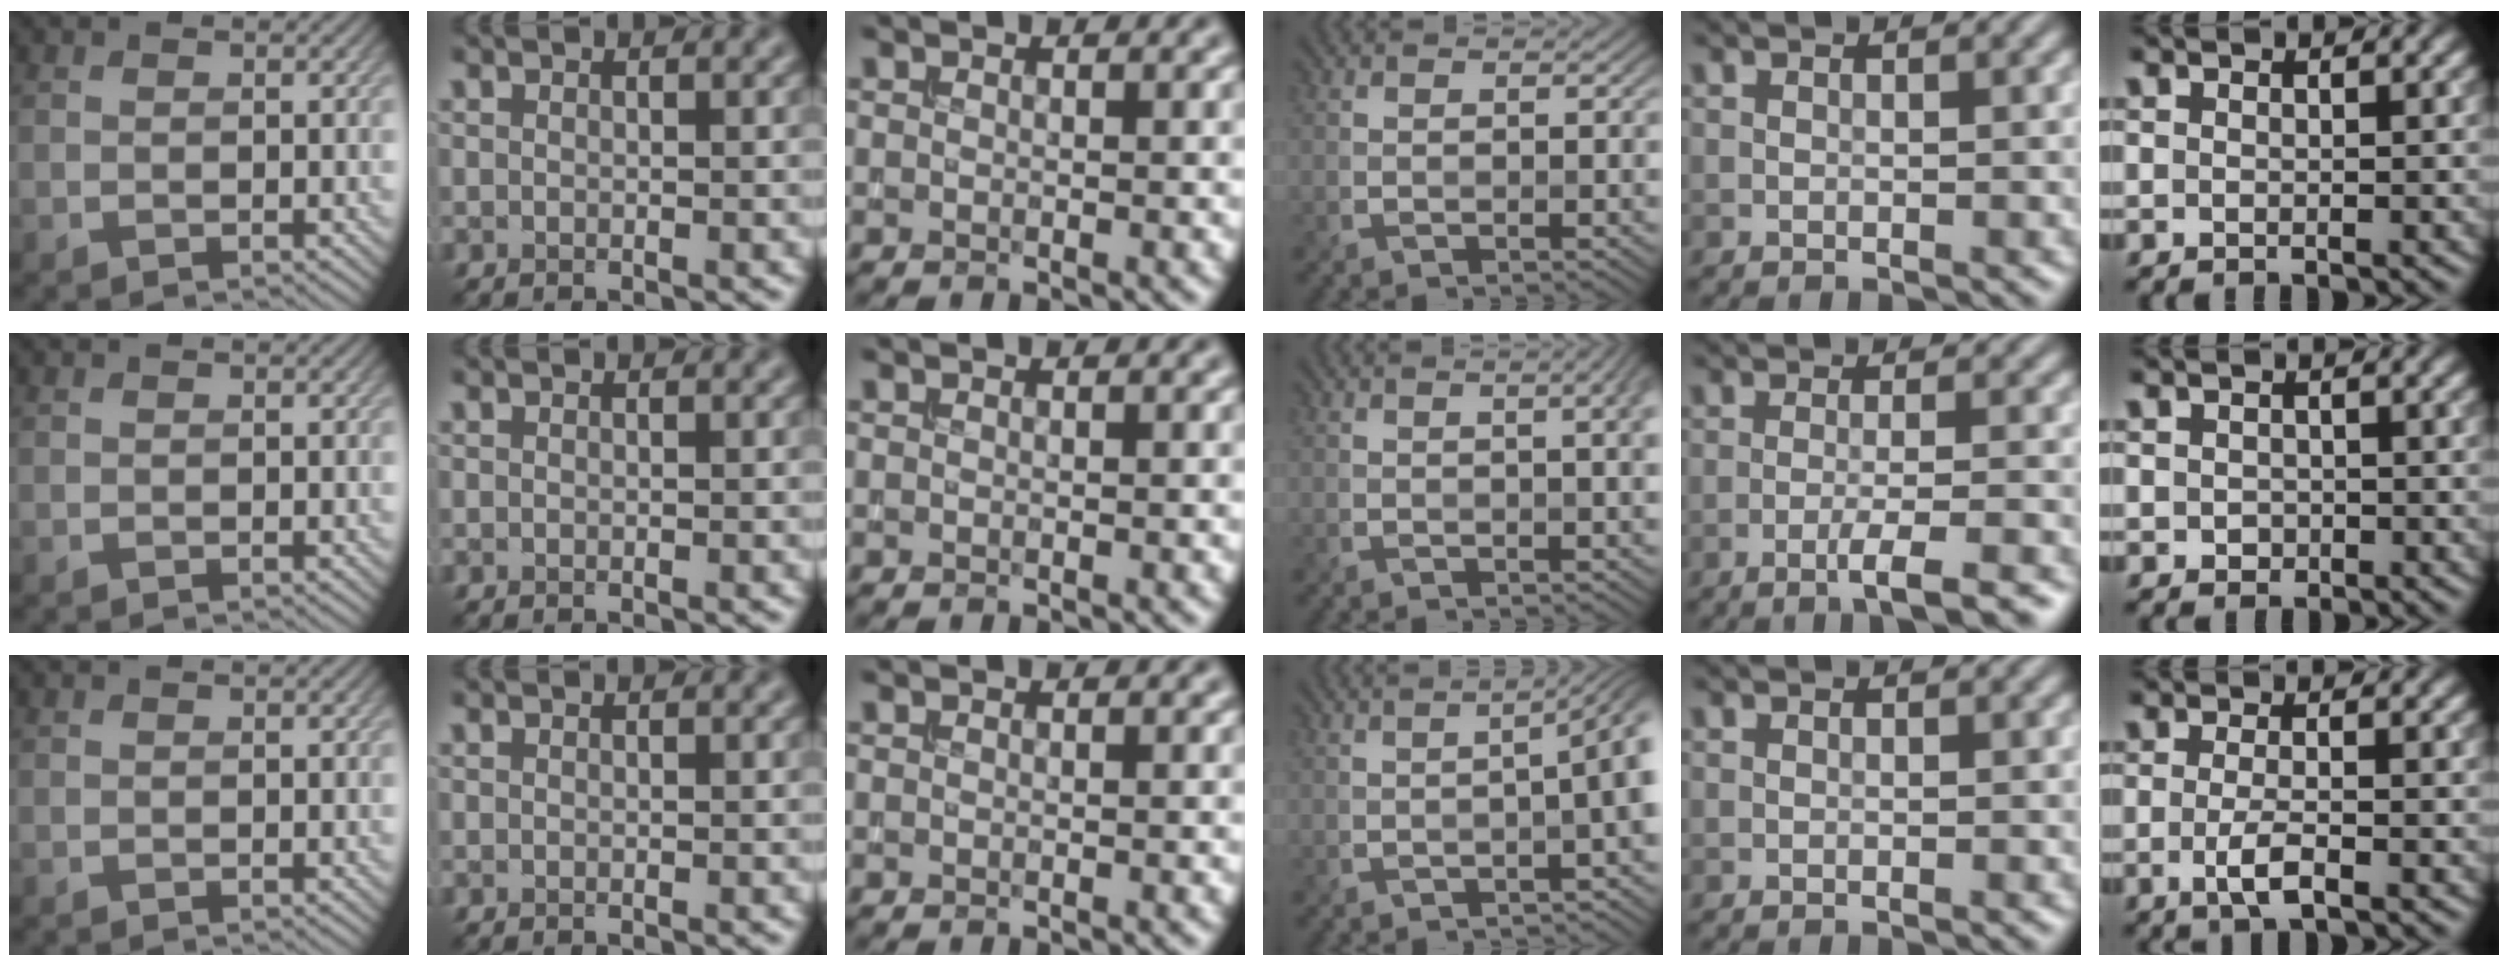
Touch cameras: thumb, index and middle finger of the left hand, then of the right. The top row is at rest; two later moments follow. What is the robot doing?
{"motion": "extract", "object": "bucket"}